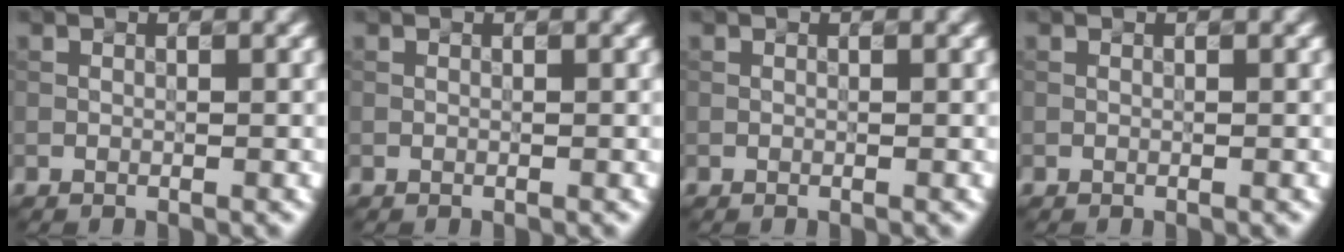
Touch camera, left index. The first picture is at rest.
{"total": 0.0}
{"total": 0.0}
{"total": 0.0}